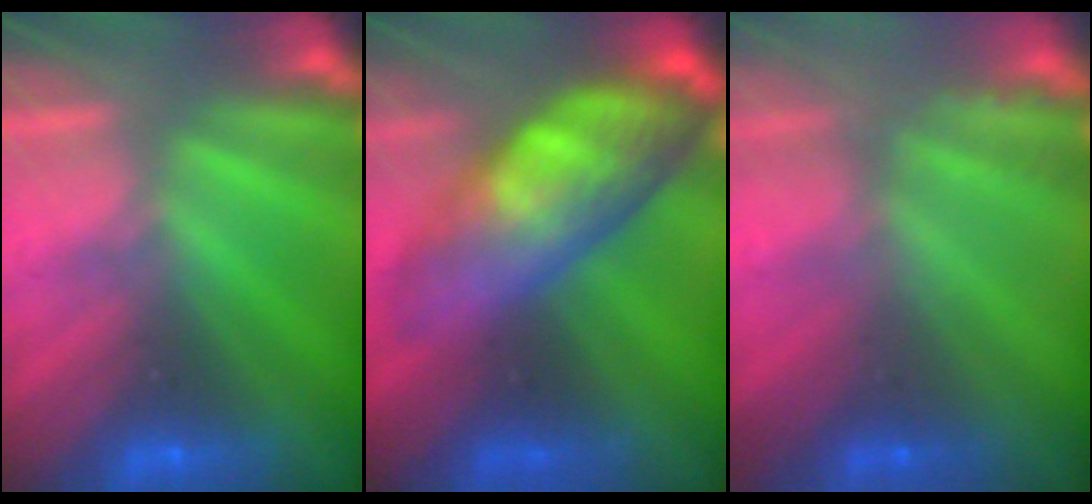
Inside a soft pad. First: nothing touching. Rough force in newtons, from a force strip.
{"total": 9.0}
{"total": 2.2}